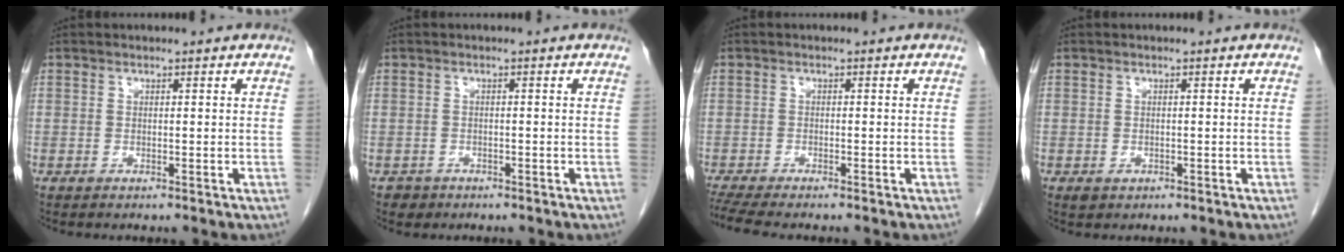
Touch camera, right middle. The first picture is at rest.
{"total": 1.5, "force": [-0.9, 1.1, 0.0], "torque": [-0.001, 0.005, -0.013]}
{"total": 5.8, "force": [-5.0, 0.3, 2.8], "torque": [-0.046, -0.011, -0.084]}
{"total": 1.0, "force": [-0.4, 0.8, 0.5], "torque": [-0.010, 0.000, 0.000]}